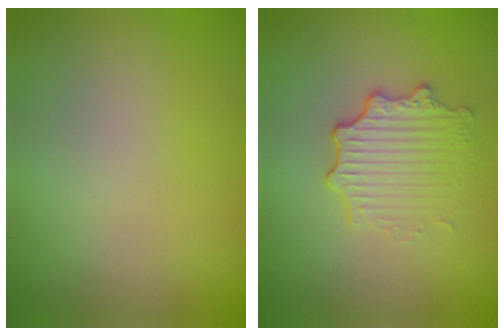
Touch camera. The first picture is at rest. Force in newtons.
{"total": 3.4, "press": 2.7, "slide": 2.1}